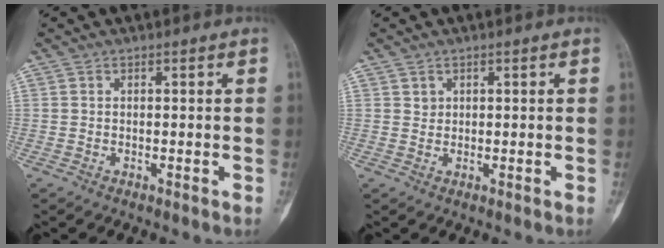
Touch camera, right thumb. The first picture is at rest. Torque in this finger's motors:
{"motor_torque": [0.15, 0.00, 0.26, 0.05, -0.02]}